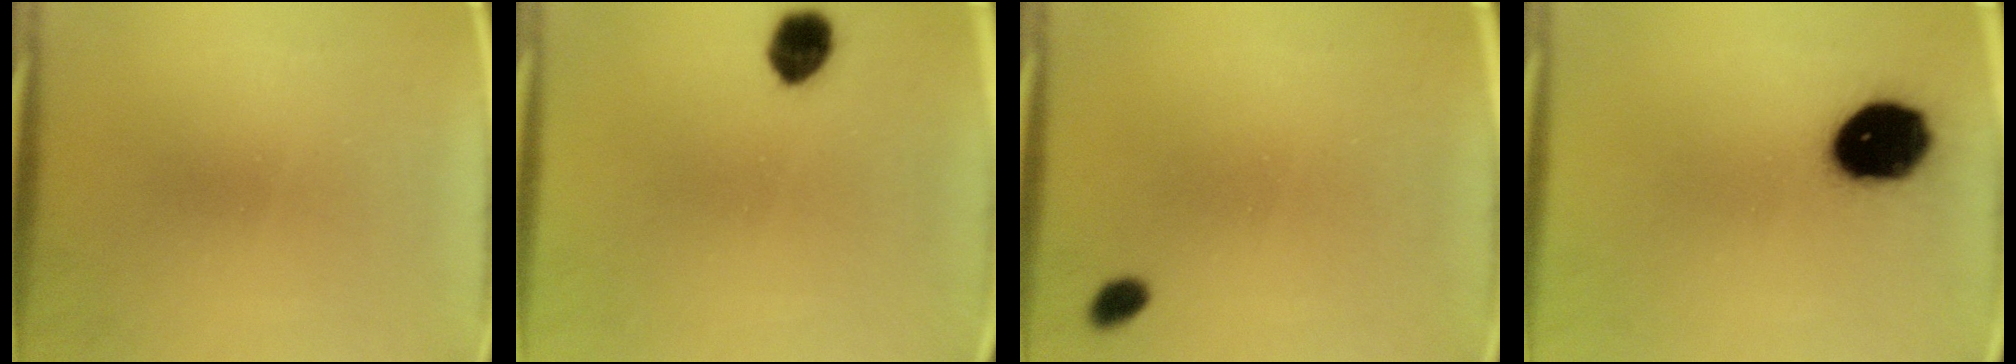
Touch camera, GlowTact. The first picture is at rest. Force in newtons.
{"total": 6.2}
{"total": 1.9}
{"total": 15.4}